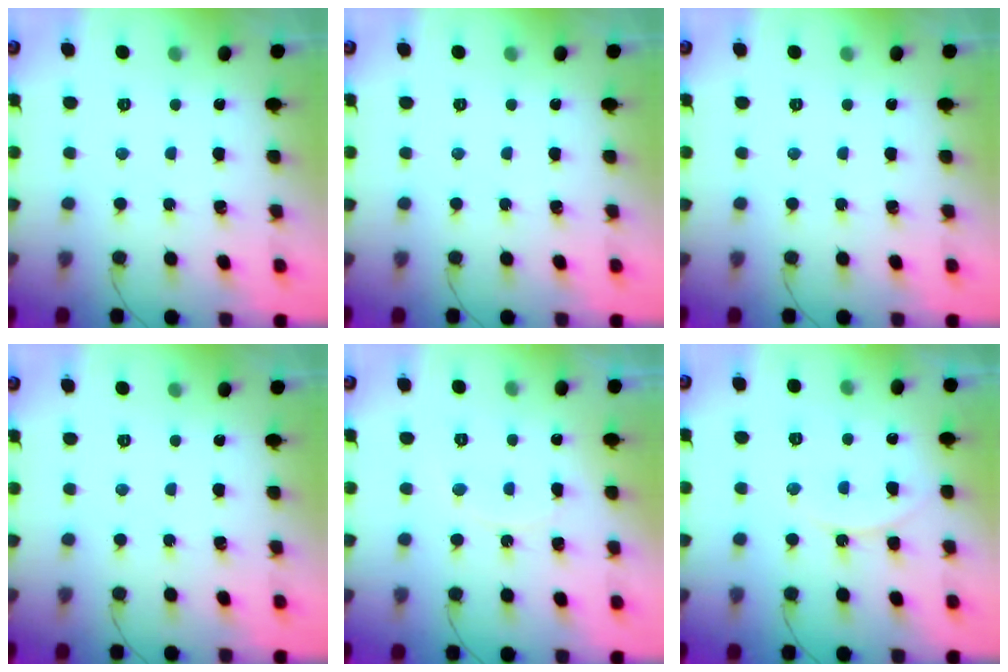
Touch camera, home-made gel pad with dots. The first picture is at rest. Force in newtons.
{"total": 0.0}
{"total": 0.0}
{"total": 0.0}
{"total": 7.7, "press": 7.7, "slide": 0.5}
{"total": 13.3, "press": 13.2, "slide": 1.1}